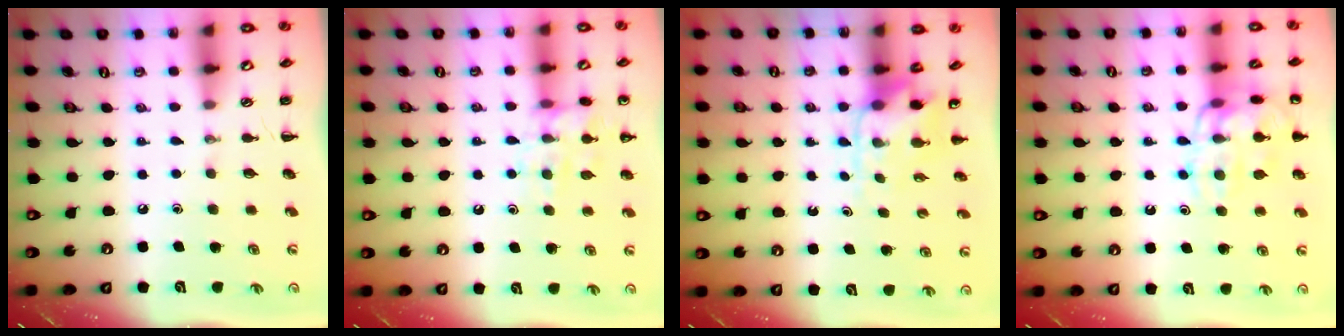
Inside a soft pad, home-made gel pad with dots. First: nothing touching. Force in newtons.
{"total": 12.6, "press": 12.5, "slide": 1.8}
{"total": 4.8, "press": 4.8, "slide": 0.3}
{"total": 14.2, "press": 14.1, "slide": 1.2}